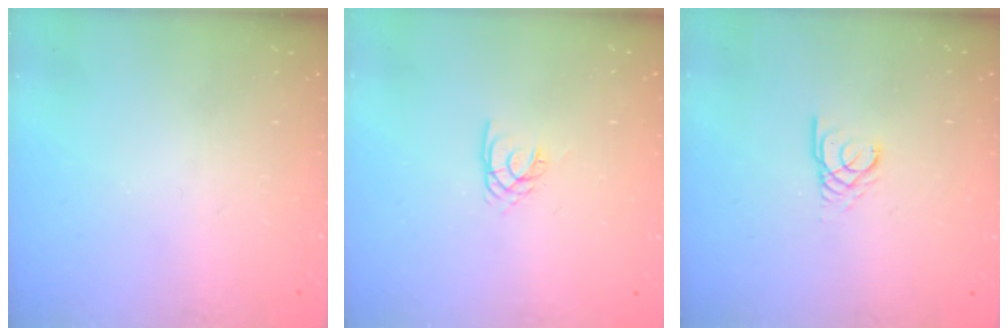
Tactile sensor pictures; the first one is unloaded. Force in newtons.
{"total": 2.1, "press": 2.1, "slide": 0.4}
{"total": 2.6, "press": 2.6, "slide": 0.1}